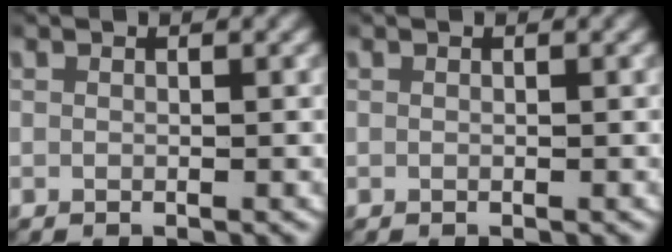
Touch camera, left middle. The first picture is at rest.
{"total": 0.0}